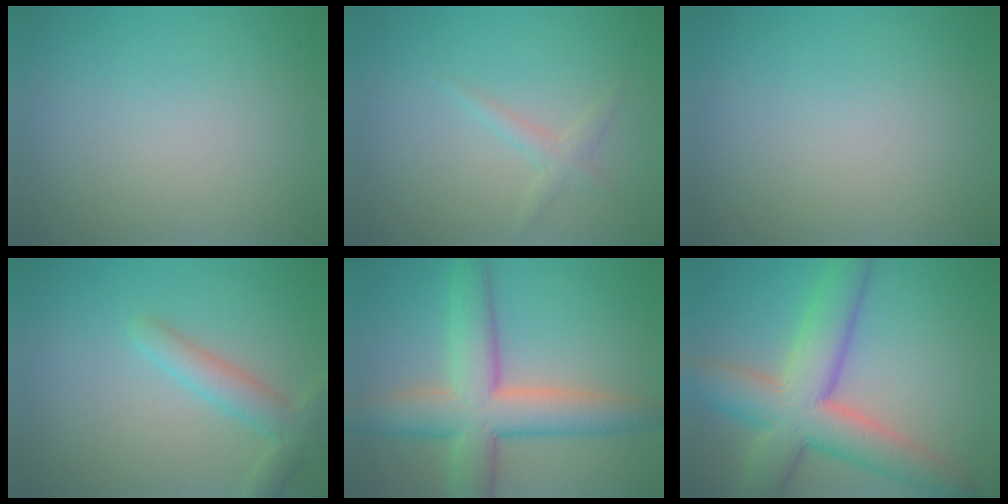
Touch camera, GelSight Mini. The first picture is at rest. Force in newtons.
{"total": 1.3, "press": 1.3, "slide": 0.0}
{"total": 0.0}
{"total": 3.2, "press": 3.2, "slide": 0.2}
{"total": 8.3, "press": 8.3, "slide": 0.3}
{"total": 9.5, "press": 9.5, "slide": 0.5}